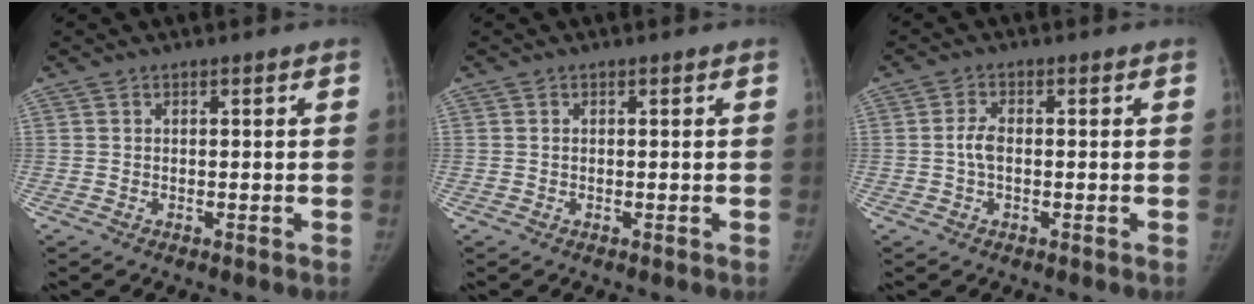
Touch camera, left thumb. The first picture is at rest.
{"total": 0.0}
{"total": 2.9, "force": [-0.2, 1.6, 2.4], "torque": [-0.051, 0.007, -0.007]}